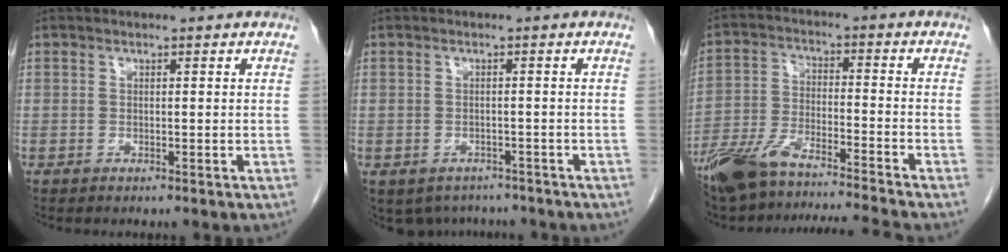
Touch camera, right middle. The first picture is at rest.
{"total": 6.3, "force": [-5.1, 3.5, 1.1], "torque": [-0.012, 0.007, -0.063]}
{"total": 13.7, "force": [-12.2, 0.0, 6.3], "torque": [-0.122, 0.002, -0.214]}